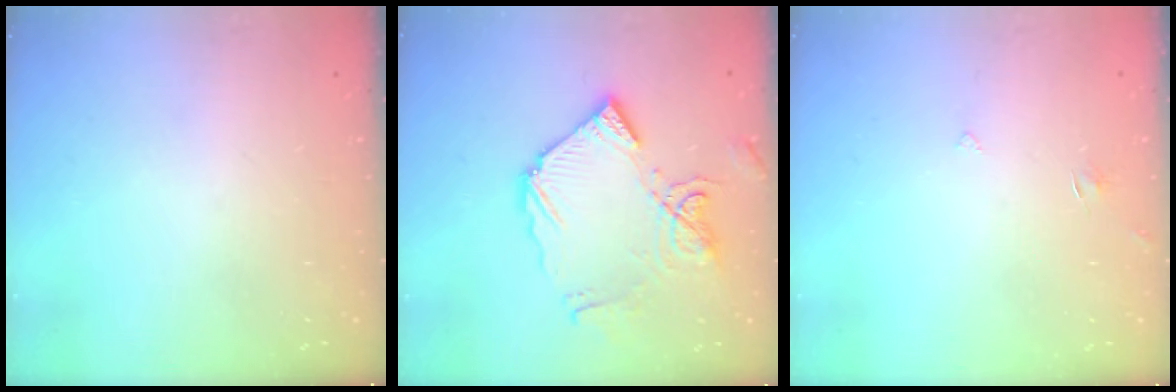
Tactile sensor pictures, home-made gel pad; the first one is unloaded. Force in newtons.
{"total": 14.1, "press": 14.0, "slide": 1.5}
{"total": 2.5, "press": 2.5, "slide": 0.3}